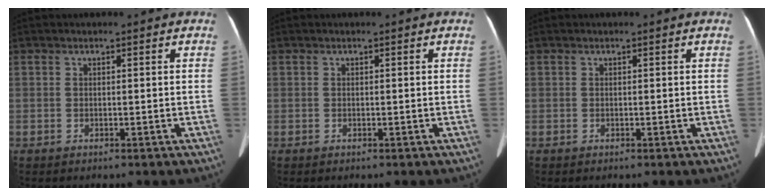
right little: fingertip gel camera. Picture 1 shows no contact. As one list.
[{"total": 0.0}, {"total": 0.0}]